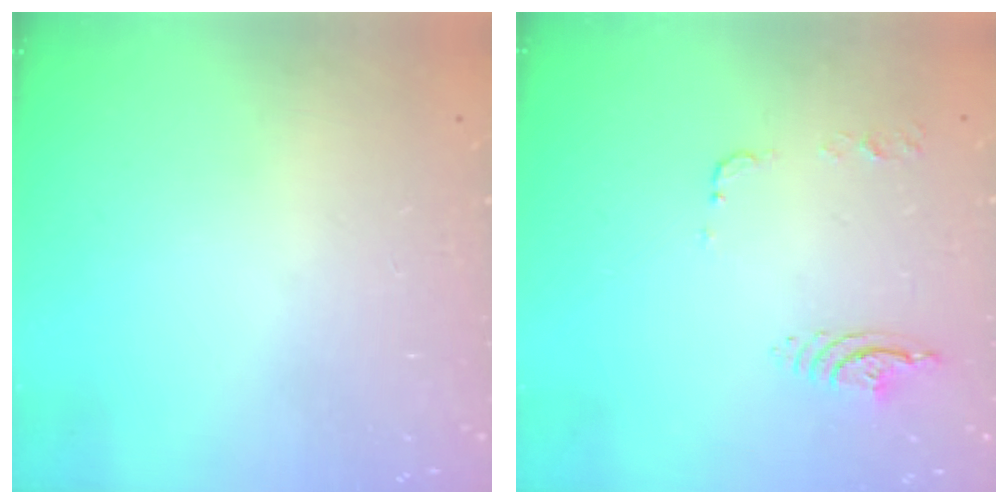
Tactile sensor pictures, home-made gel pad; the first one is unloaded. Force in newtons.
{"total": 8.3, "press": 8.3, "slide": 0.8}